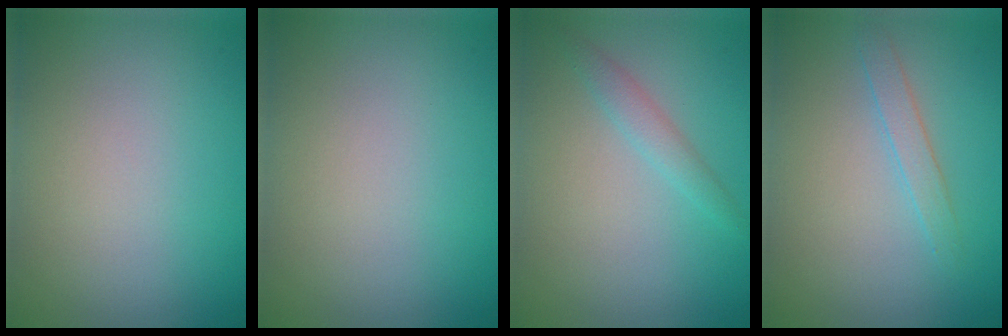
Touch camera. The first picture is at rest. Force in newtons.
{"total": 0.0}
{"total": 1.6, "press": 1.6, "slide": 0.1}
{"total": 1.5, "press": 1.5, "slide": 0.1}